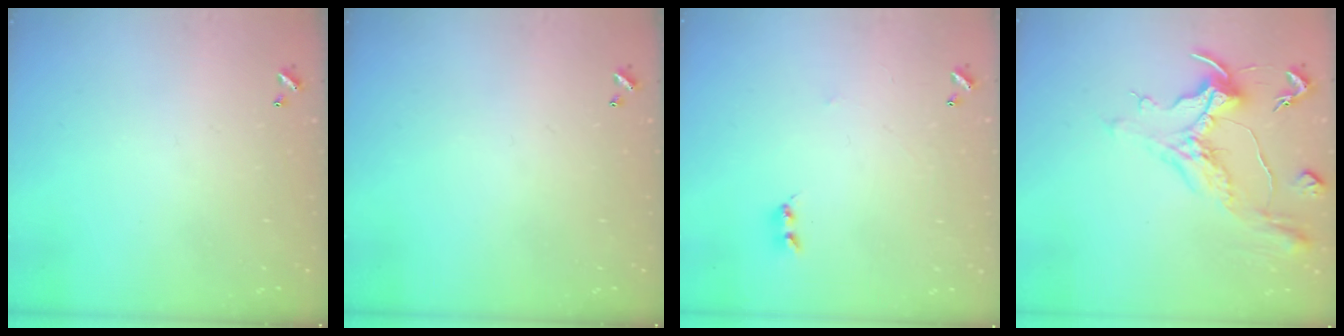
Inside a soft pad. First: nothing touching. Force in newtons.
{"total": 0.0}
{"total": 1.6, "press": 1.6, "slide": 0.4}
{"total": 1.6, "press": 1.5, "slide": 0.6}